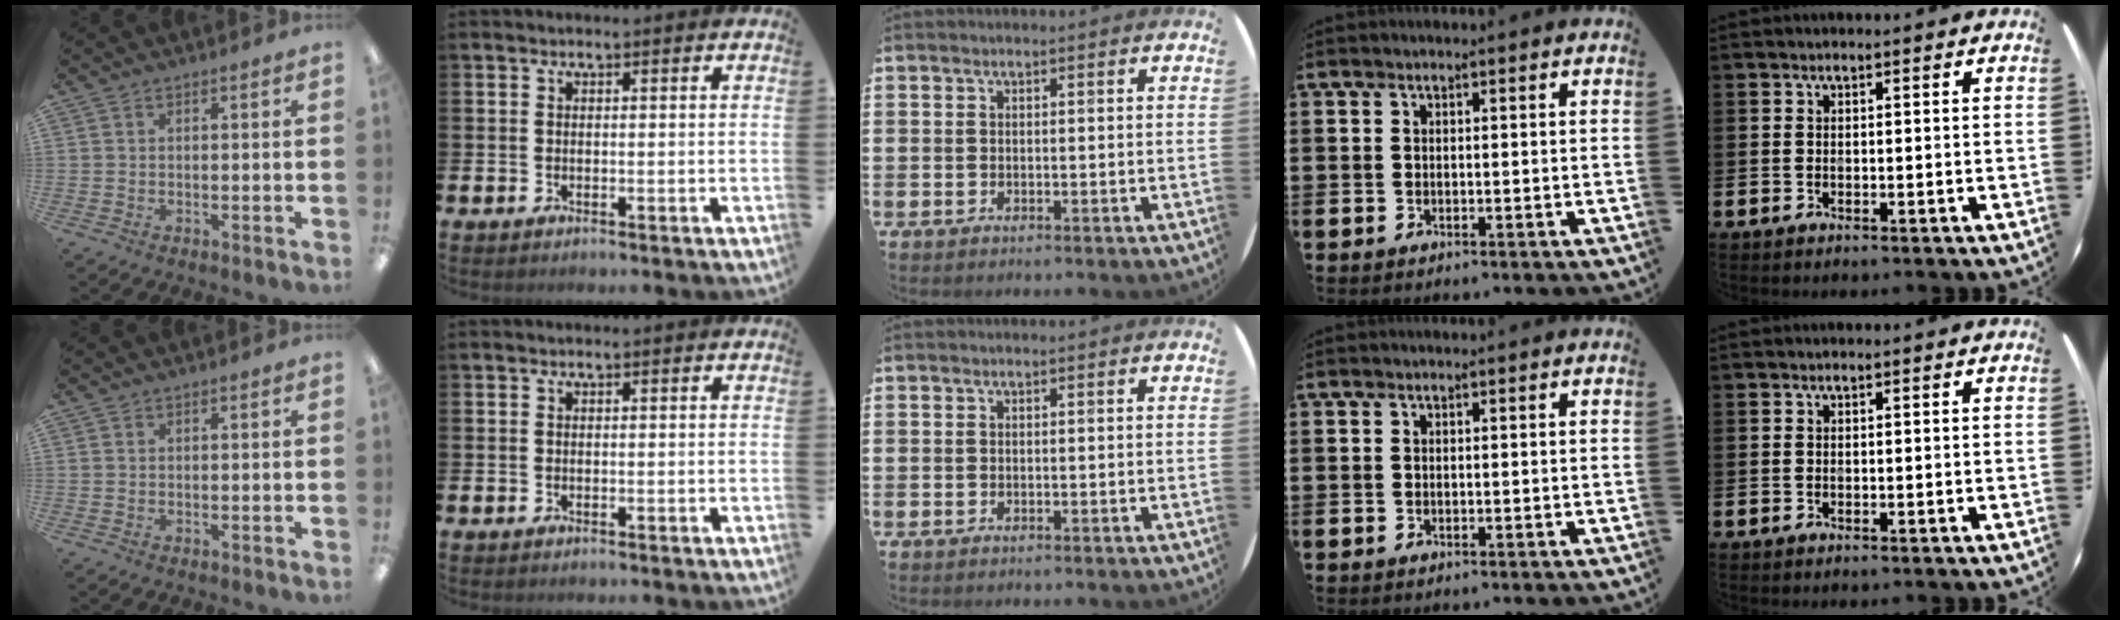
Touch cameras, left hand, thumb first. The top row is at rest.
{}